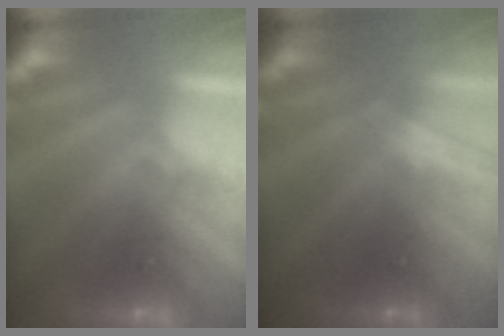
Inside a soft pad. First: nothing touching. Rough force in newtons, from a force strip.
{"total": 1.8}